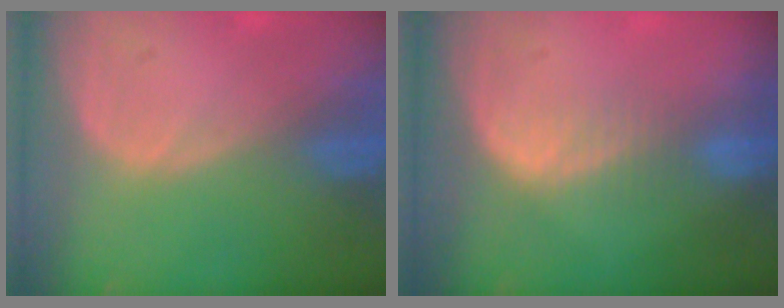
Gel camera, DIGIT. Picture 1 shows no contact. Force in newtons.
{"total": 3.1, "press": 2.6, "slide": 1.7}